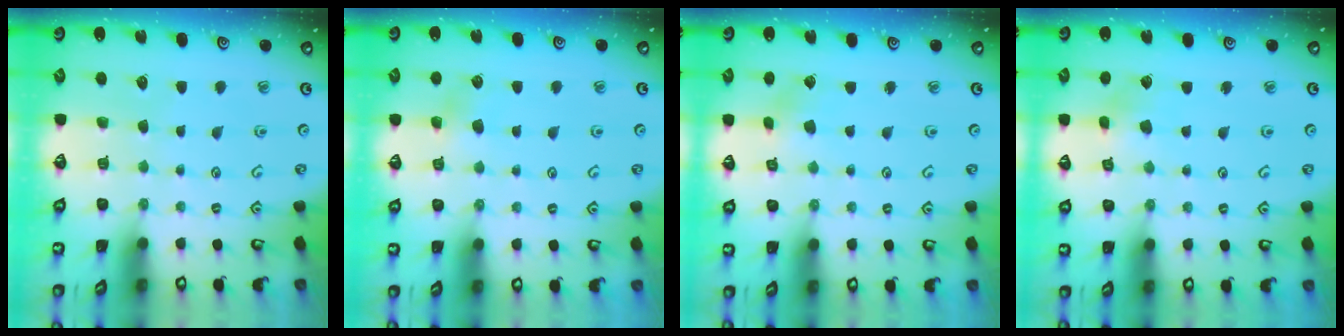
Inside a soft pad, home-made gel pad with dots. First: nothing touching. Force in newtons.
{"total": 5.6, "press": 5.6, "slide": 0.4}
{"total": 2.1, "press": 2.1, "slide": 0.2}
{"total": 4.3, "press": 4.2, "slide": 0.5}